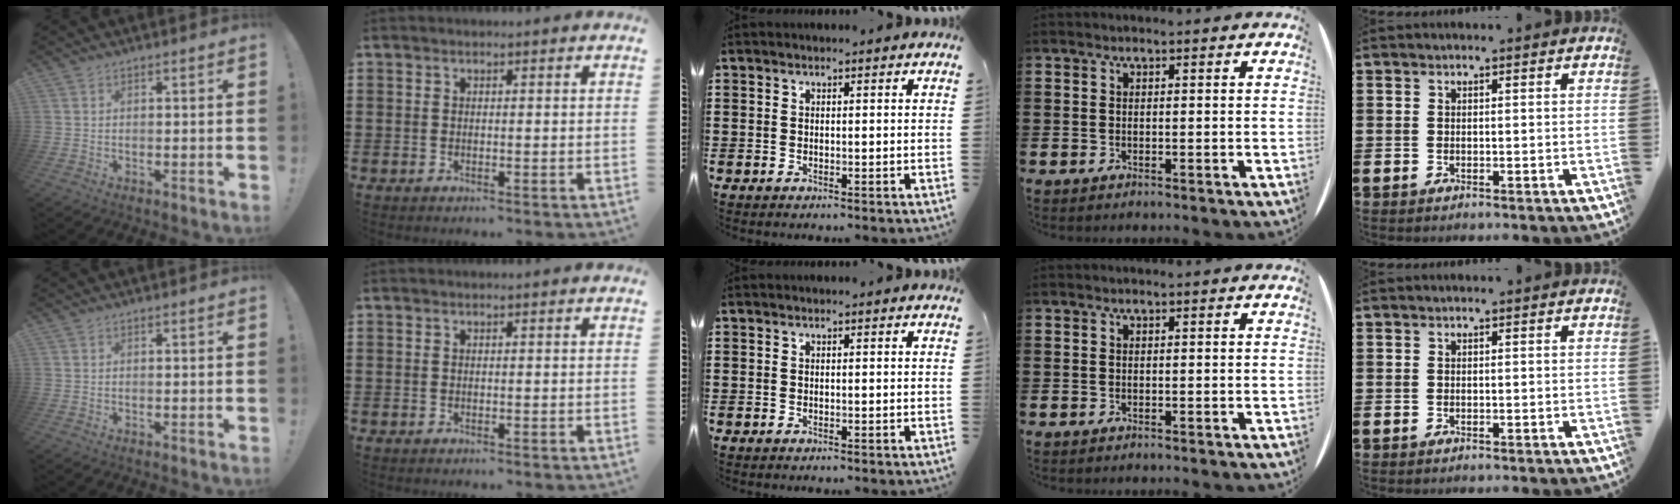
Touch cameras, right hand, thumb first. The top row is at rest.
{}